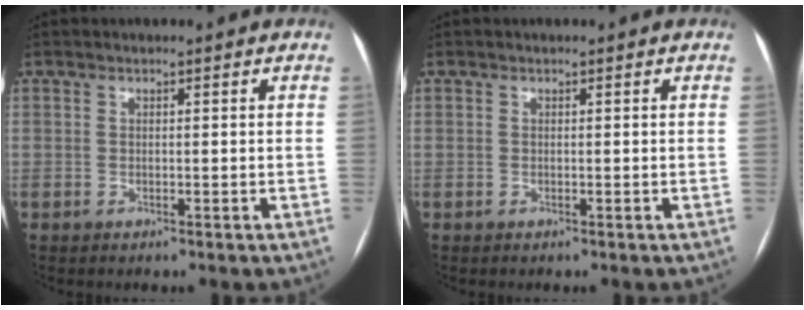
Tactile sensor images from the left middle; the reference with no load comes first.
{"total": 0.0}